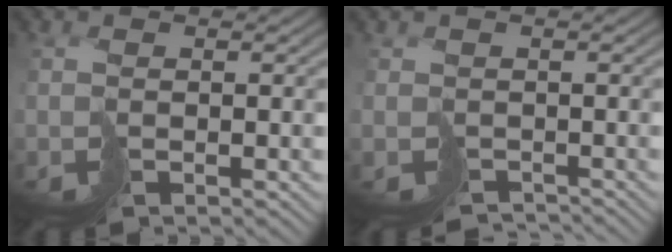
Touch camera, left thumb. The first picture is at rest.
{"total": 2.4, "force": [-2.2, 0.8, -0.3], "torque": [0.017, -0.010, -0.030]}